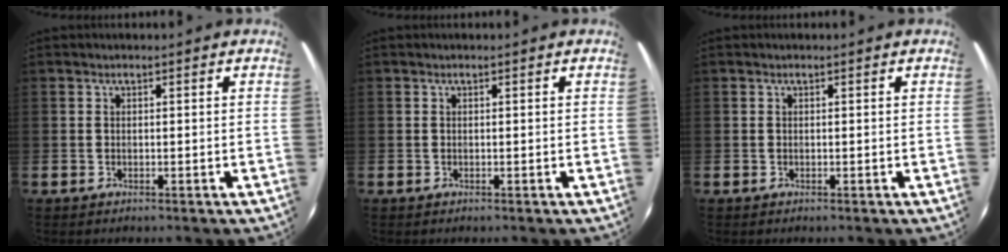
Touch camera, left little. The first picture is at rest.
{"total": 0.0}
{"total": 0.0}